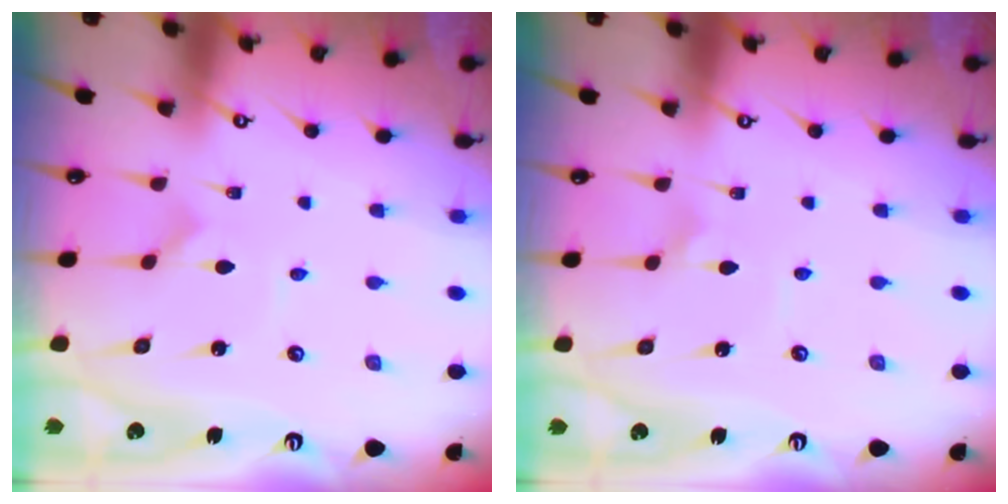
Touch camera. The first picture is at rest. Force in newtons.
{"total": 2.2, "press": 2.2, "slide": 0.1}